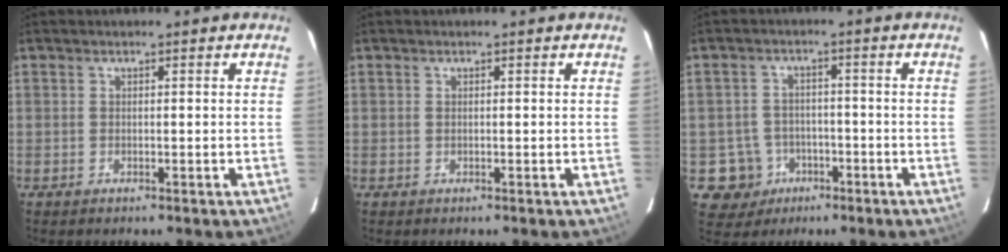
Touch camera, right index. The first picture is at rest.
{"total": 0.0}
{"total": 7.3, "force": [-3.0, 6.6, 0.5], "torque": [-0.031, 0.027, -0.035]}